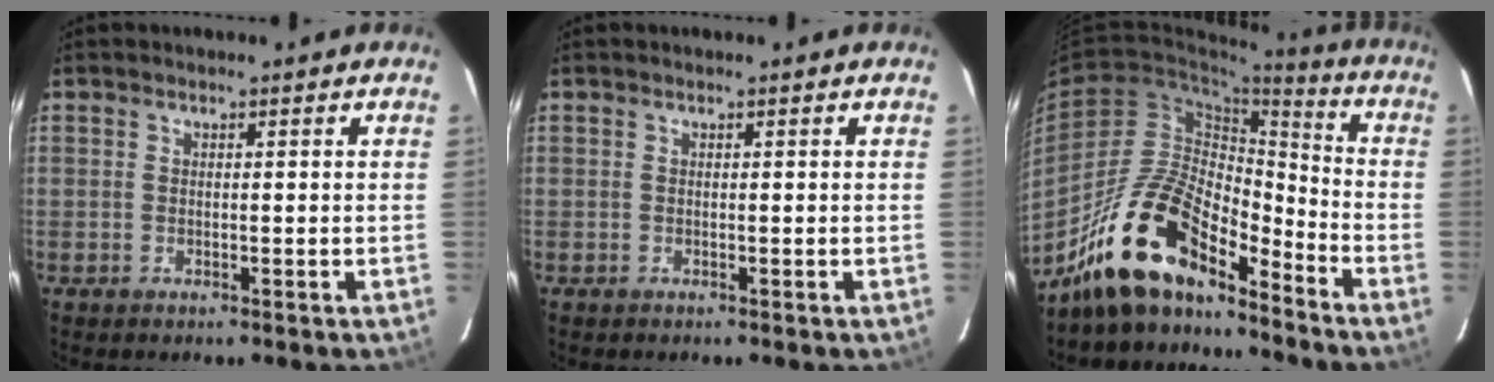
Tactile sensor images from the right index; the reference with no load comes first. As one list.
[{"total": 0.0}, {"total": 16.9, "force": [-13.4, 5.5, 8.7], "torque": [-0.164, 0.014, -0.252]}]